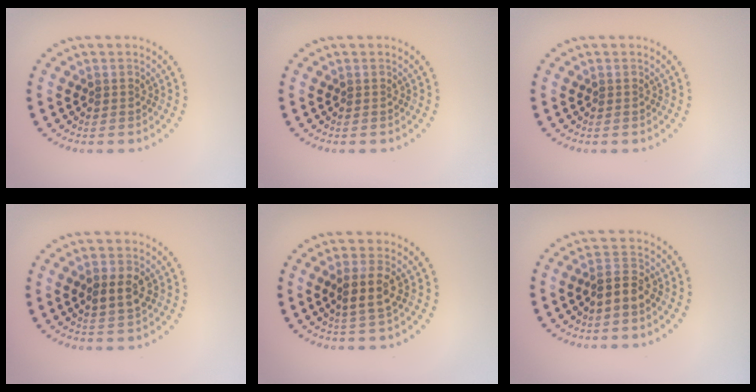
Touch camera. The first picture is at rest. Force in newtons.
{"total": 0.0}
{"total": 0.0}
{"total": 2.6, "press": 2.6, "slide": 0.3}
{"total": 2.6, "press": 2.3, "slide": 1.3}
{"total": 2.4, "press": 2.2, "slide": 0.9}